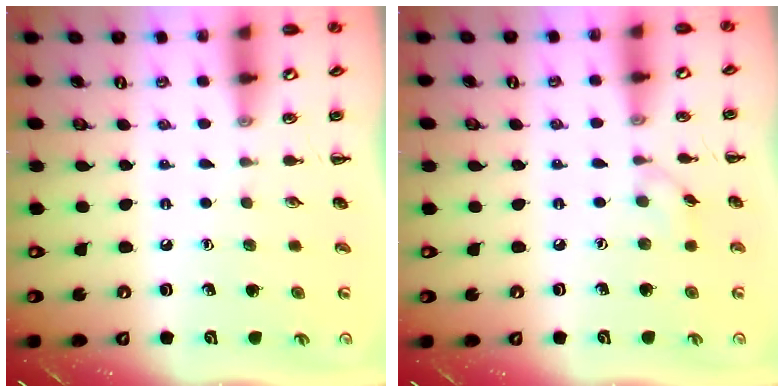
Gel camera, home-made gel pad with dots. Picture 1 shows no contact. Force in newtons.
{"total": 3.1, "press": 2.8, "slide": 1.2}